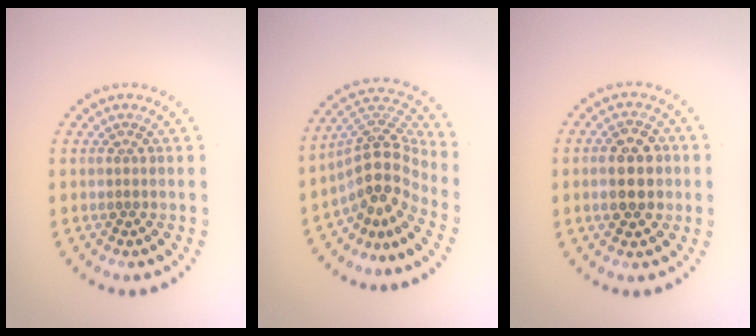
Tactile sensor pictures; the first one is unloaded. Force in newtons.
{"total": 4.9, "press": 3.6, "slide": 3.3}
{"total": 4.5, "press": 4.5, "slide": 0.3}